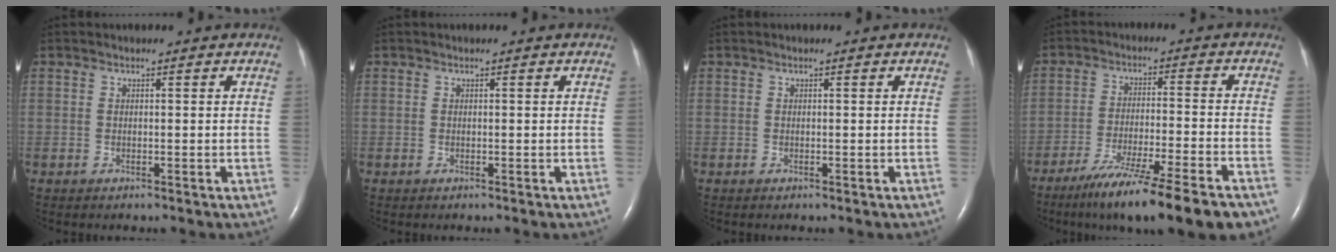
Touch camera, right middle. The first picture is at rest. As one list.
[{"total": 0.0}, {"total": 0.0}, {"total": 16.7, "force": [-12.7, 0.4, 10.9], "torque": [-0.145, -0.041, -0.201]}]